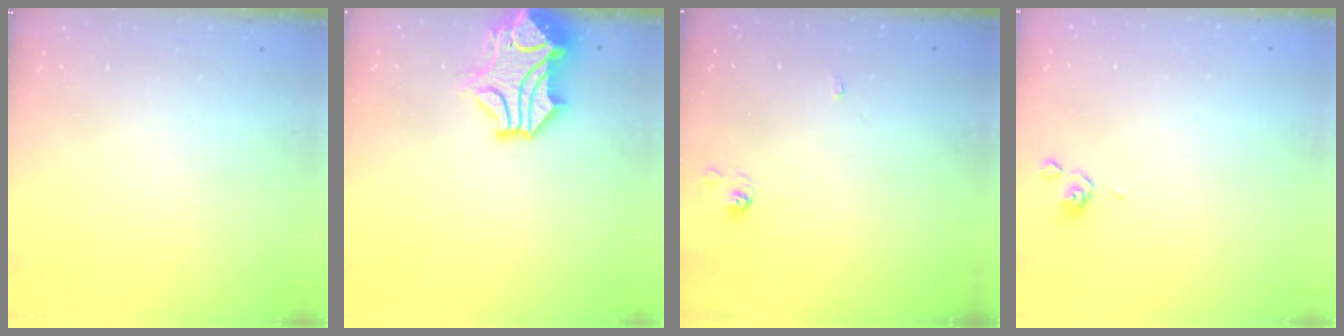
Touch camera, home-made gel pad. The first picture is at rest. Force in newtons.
{"total": 3.6, "press": 3.3, "slide": 1.4}
{"total": 3.2, "press": 3.2, "slide": 0.5}
{"total": 2.0, "press": 2.0, "slide": 0.2}